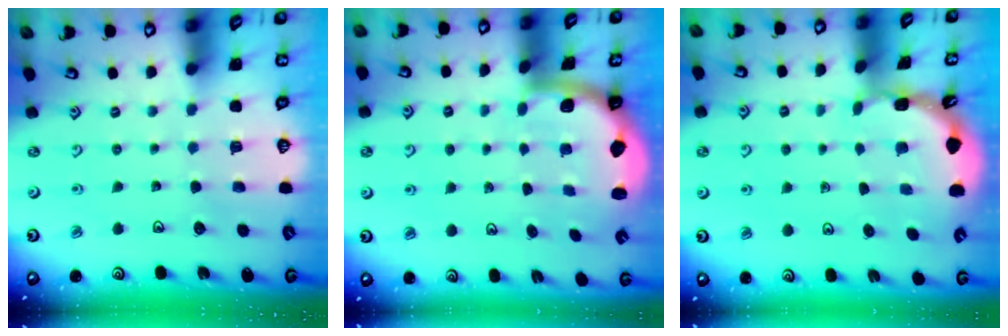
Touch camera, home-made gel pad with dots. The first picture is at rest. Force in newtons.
{"total": 2.0, "press": 1.9, "slide": 0.5}
{"total": 1.6, "press": 1.6, "slide": 0.1}